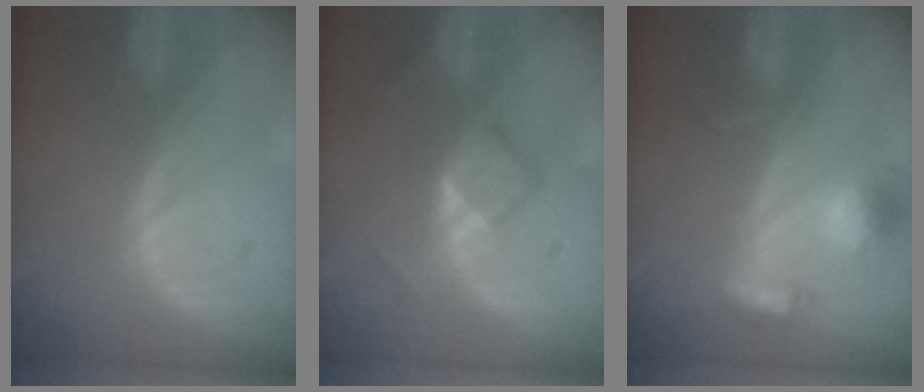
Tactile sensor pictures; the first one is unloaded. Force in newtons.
{"total": 4.0, "press": 3.9, "slide": 0.6}
{"total": 5.9, "press": 5.8, "slide": 1.2}